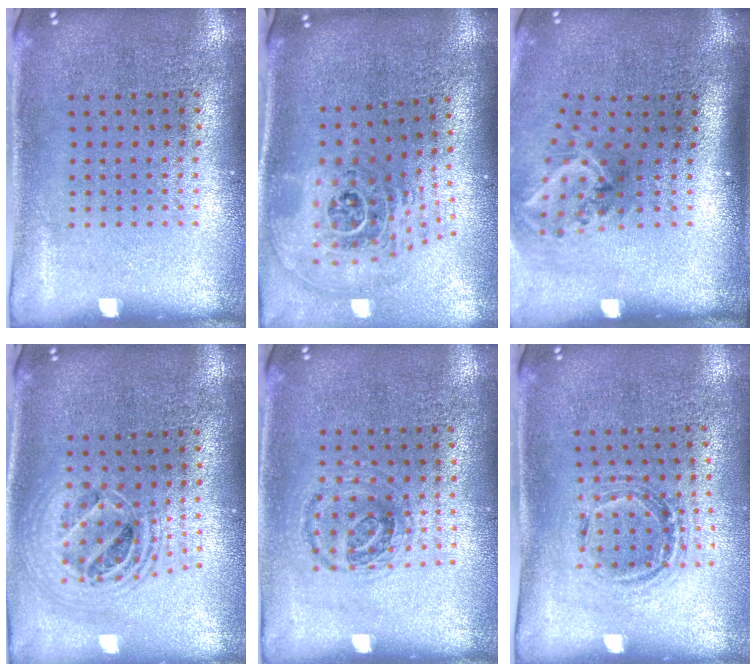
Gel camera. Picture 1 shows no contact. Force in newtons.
{"total": 2.2, "press": 1.6, "slide": 1.5}
{"total": 2.1, "press": 1.3, "slide": 1.6}
{"total": 2.0, "press": 1.6, "slide": 1.2}
{"total": 1.0, "press": 0.9, "slide": 0.2}
{"total": 1.0, "press": 1.0, "slide": 0.1}